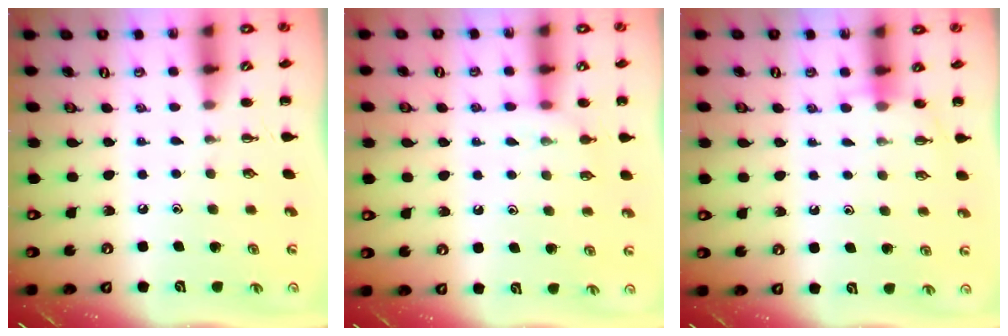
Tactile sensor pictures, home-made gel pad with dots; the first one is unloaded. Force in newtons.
{"total": 6.3, "press": 6.3, "slide": 0.5}
{"total": 6.3, "press": 6.1, "slide": 1.3}